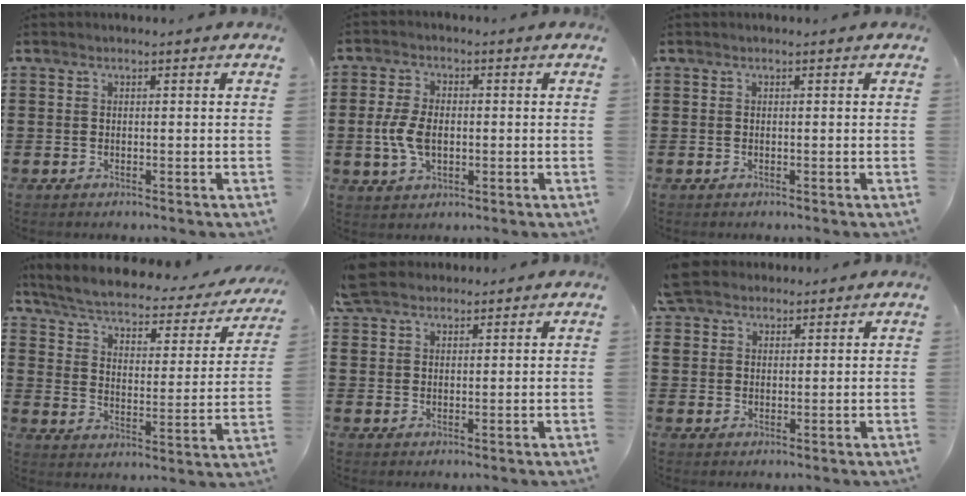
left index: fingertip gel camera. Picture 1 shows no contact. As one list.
[{"total": 6.0, "force": [-0.5, 3.5, 4.8], "torque": [-0.118, -0.001, -0.016]}, {"total": 0.0}, {"total": 3.8, "force": [2.9, 0.9, 2.3], "torque": [-0.061, -0.026, 0.042]}, {"total": 4.4, "force": [3.9, 1.9, 0.9], "torque": [-0.032, 0.001, 0.077]}, {"total": 5.0, "force": [4.1, 2.6, 0.9], "torque": [-0.037, 0.003, 0.080]}]